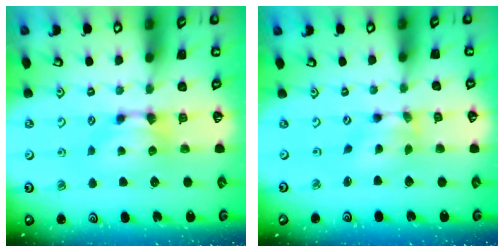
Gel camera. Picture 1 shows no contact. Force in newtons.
{"total": 2.1, "press": 1.4, "slide": 1.5}